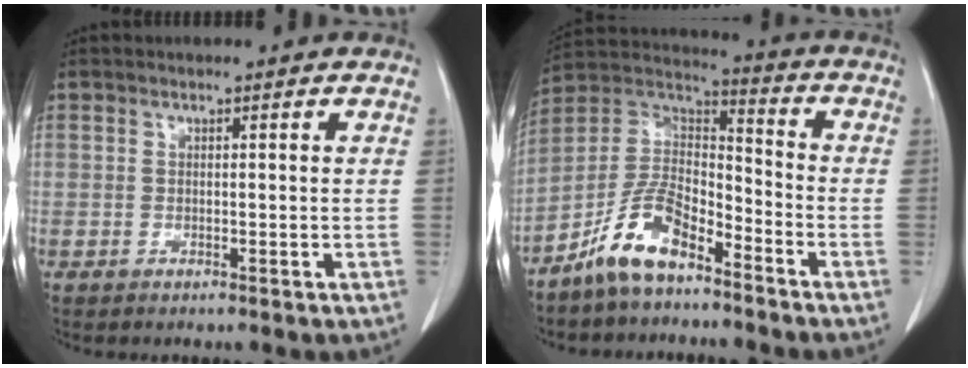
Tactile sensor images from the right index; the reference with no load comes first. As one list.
[{"total": 10.8, "force": [-7.5, 4.1, 6.7], "torque": [-0.145, 0.020, -0.145]}]